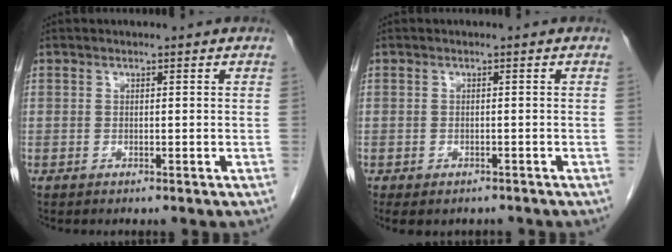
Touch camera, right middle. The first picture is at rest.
{"total": 3.9, "force": [-3.2, 2.0, 1.3], "torque": [-0.013, -0.001, -0.038]}